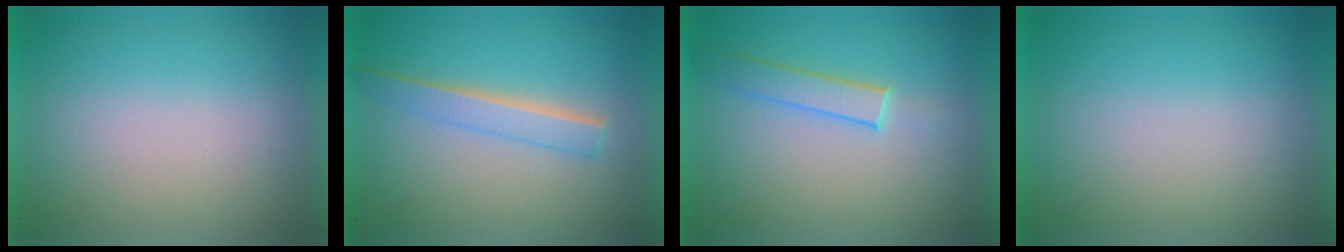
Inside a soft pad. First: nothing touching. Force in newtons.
{"total": 2.1}
{"total": 1.9}
{"total": 0.0}